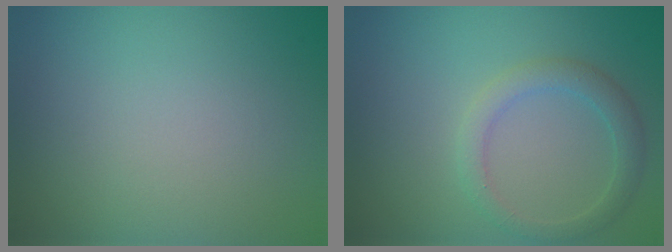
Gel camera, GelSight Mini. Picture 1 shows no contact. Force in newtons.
{"total": 2.5, "press": 2.5, "slide": 0.2}